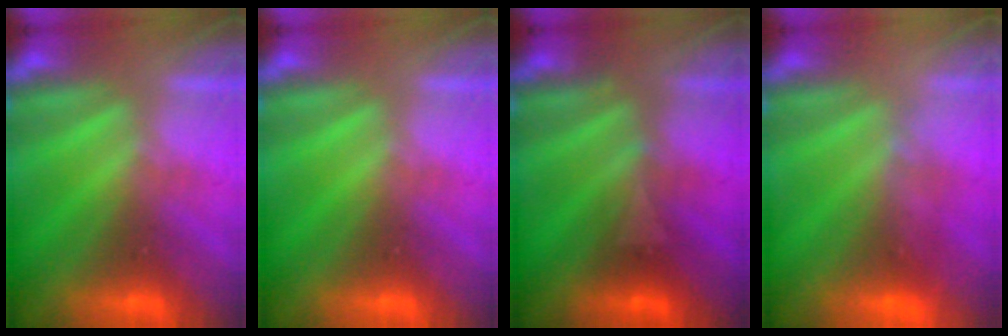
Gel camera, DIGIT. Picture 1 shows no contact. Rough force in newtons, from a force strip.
{"total": 0.0}
{"total": 2.9}
{"total": 3.9}